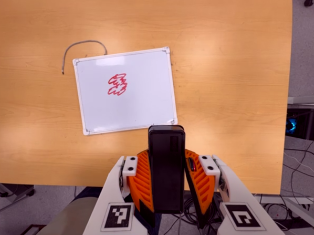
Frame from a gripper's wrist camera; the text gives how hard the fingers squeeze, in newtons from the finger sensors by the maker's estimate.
{"total": 8.6, "left": 6.6, "right": 10.5}